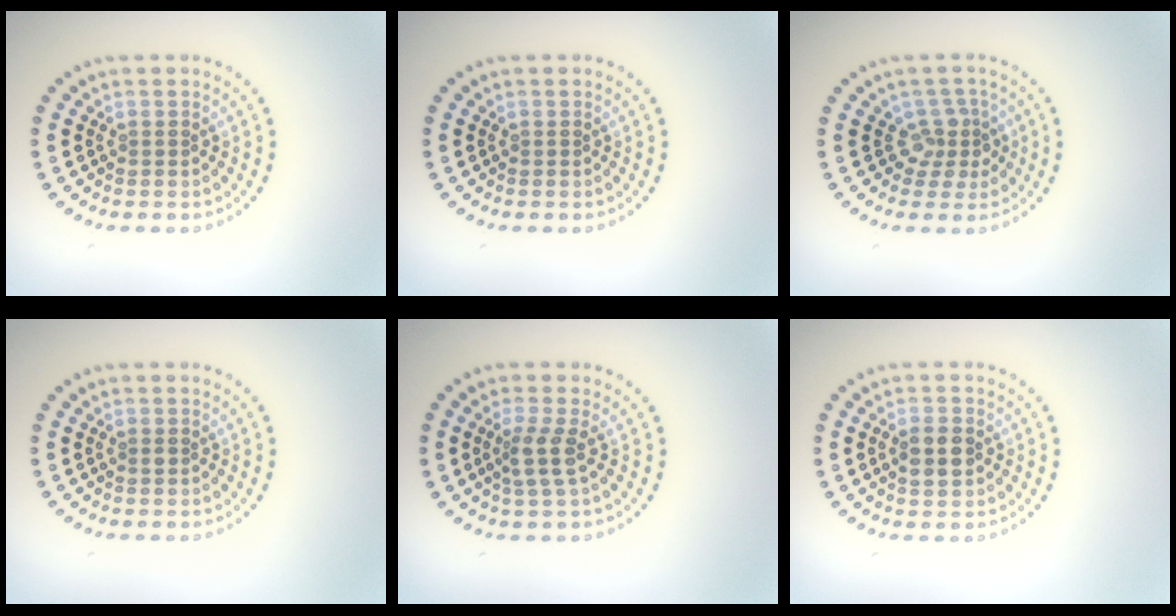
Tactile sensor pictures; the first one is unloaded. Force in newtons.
{"total": 0.0}
{"total": 2.6, "press": 1.9, "slide": 1.7}
{"total": 0.6, "press": 0.6, "slide": 0.0}
{"total": 2.4, "press": 1.9, "slide": 1.5}
{"total": 2.6, "press": 2.6, "slide": 0.1}